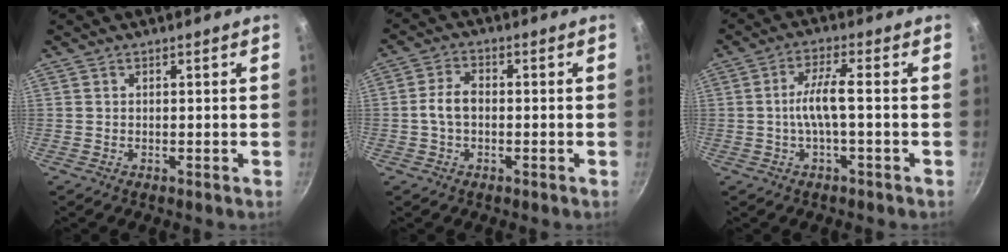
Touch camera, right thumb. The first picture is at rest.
{"total": 4.6, "force": [-0.7, 3.2, 3.3], "torque": [-0.054, 0.022, -0.018]}
{"total": 5.5, "force": [-0.9, 0.8, 5.3], "torque": [-0.116, 0.018, -0.021]}